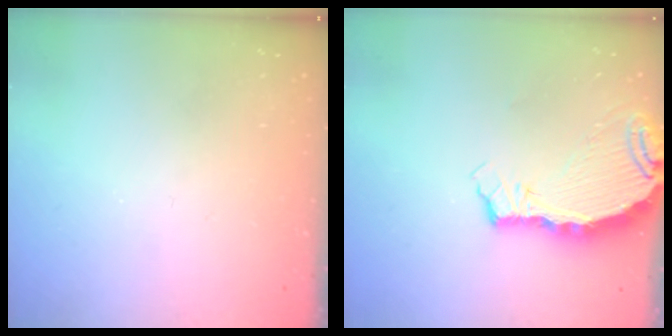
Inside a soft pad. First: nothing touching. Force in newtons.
{"total": 5.7, "press": 5.7, "slide": 0.6}